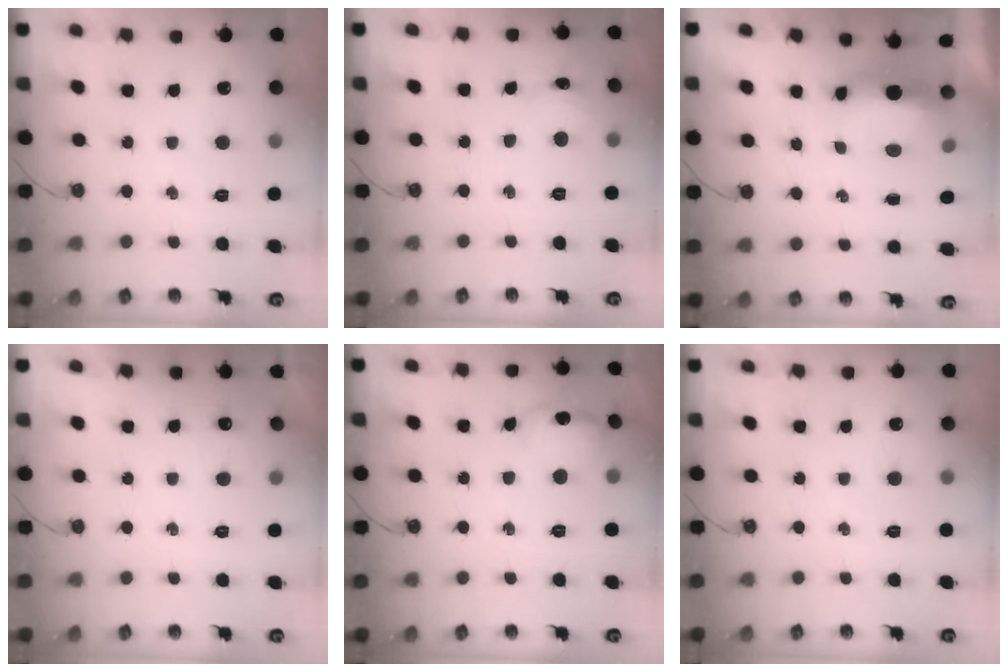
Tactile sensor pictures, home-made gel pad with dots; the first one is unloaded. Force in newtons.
{"total": 4.4, "press": 4.4, "slide": 0.3}
{"total": 6.3, "press": 6.2, "slide": 1.2}
{"total": 2.2, "press": 2.2, "slide": 0.5}
{"total": 12.0, "press": 11.9, "slide": 0.9}
{"total": 0.0}